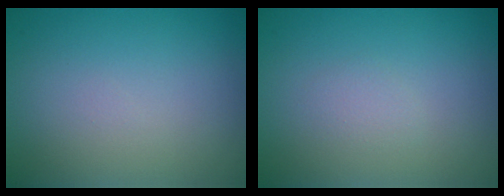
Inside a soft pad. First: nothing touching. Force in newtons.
{"total": 0.8, "press": 0.8, "slide": 0.1}